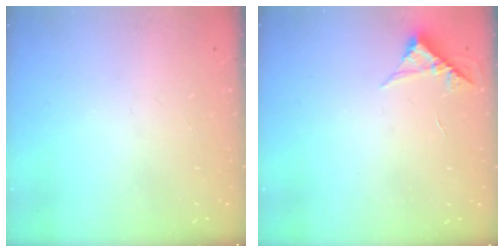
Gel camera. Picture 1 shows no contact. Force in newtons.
{"total": 4.6, "press": 4.6, "slide": 0.3}